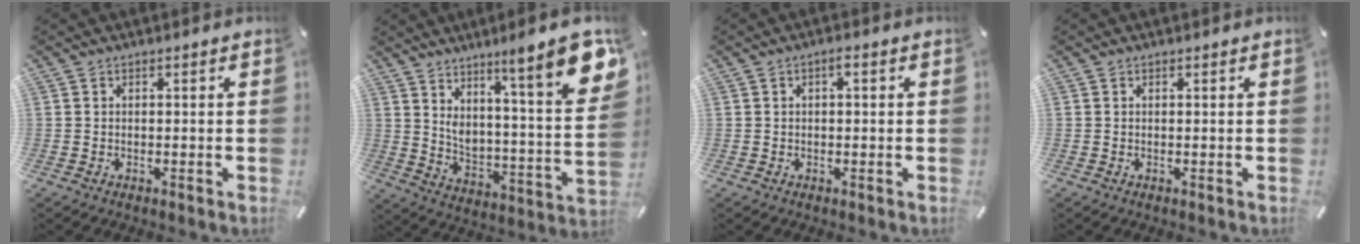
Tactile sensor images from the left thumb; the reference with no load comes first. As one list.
[{"total": 16.2, "force": [11.2, 2.6, 11.5], "torque": [-0.175, -0.096, 0.174]}, {"total": 1.5, "force": [0.2, 0.7, 1.3], "torque": [-0.026, 0.005, 0.002]}, {"total": 0.0}]